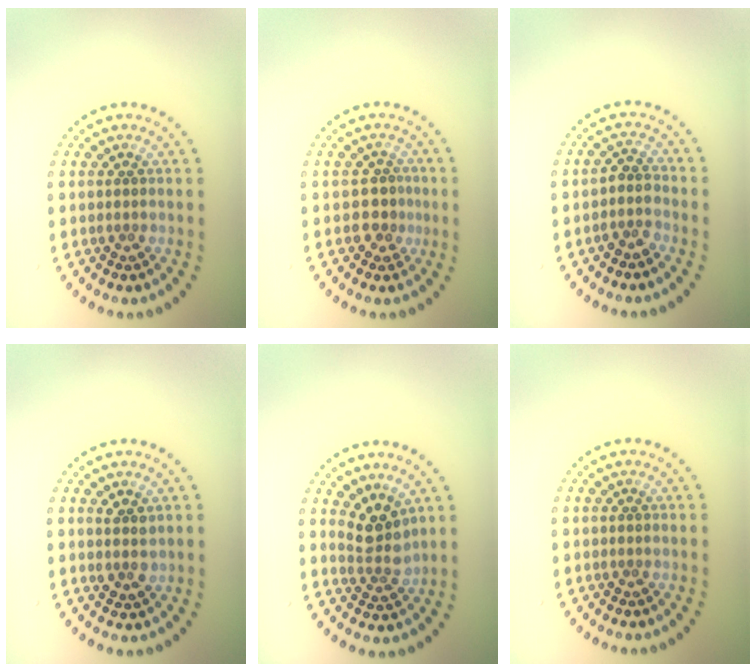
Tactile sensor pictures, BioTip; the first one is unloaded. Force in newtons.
{"total": 2.0, "press": 1.8, "slide": 0.9}
{"total": 1.8, "press": 1.5, "slide": 1.0}
{"total": 1.7, "press": 1.5, "slide": 0.8}
{"total": 3.0, "press": 2.5, "slide": 1.6}
{"total": 0.0}